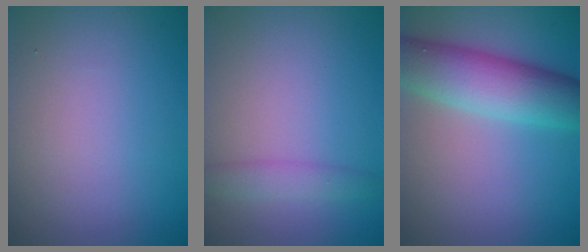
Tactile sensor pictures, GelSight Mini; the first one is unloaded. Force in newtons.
{"total": 2.0, "press": 2.0, "slide": 0.0}
{"total": 8.1, "press": 8.1, "slide": 0.1}